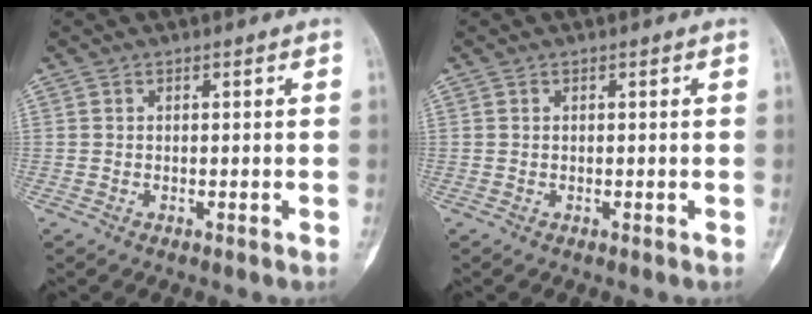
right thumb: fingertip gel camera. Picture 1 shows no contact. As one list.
[{"total": 0.0}]